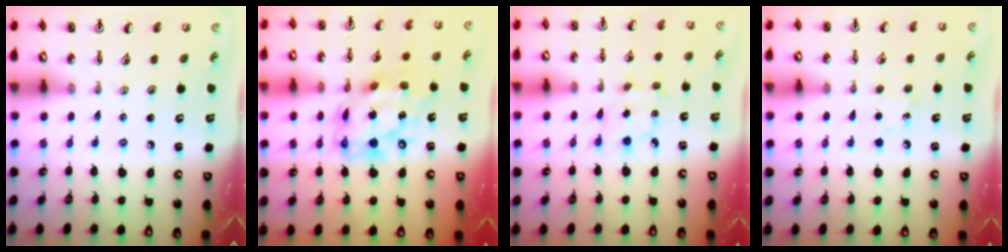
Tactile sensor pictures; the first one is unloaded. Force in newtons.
{"total": 17.0, "press": 17.0, "slide": 1.2}
{"total": 3.4, "press": 3.3, "slide": 0.7}
{"total": 6.3, "press": 6.2, "slide": 0.8}